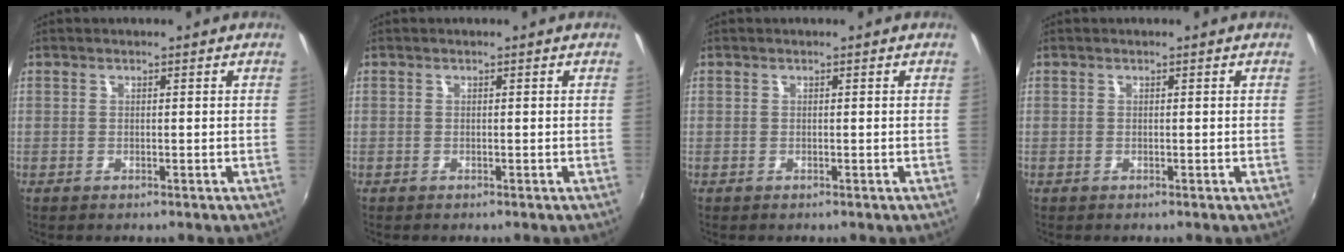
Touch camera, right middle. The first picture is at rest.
{"total": 0.0}
{"total": 0.0}
{"total": 0.0}